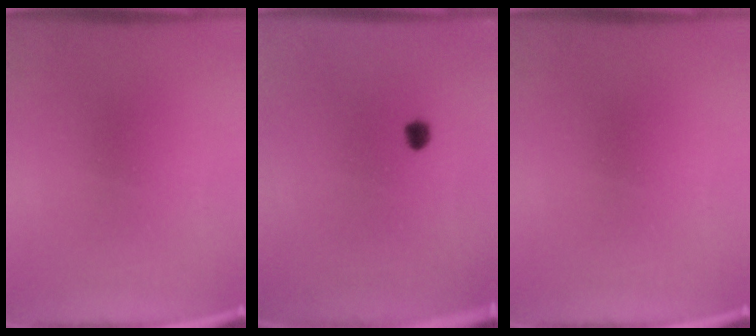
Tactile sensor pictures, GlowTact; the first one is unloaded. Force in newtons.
{"total": 1.9}
{"total": 0.0}